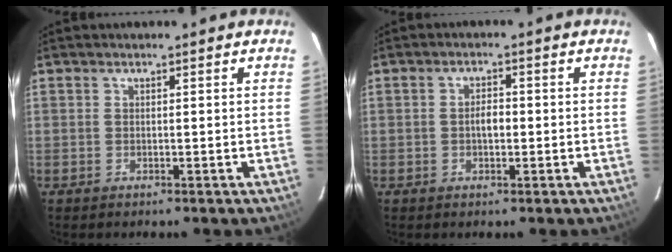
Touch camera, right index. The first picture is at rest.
{"total": 2.4, "force": [-0.4, 1.3, 2.0], "torque": [-0.036, 0.007, -0.007]}